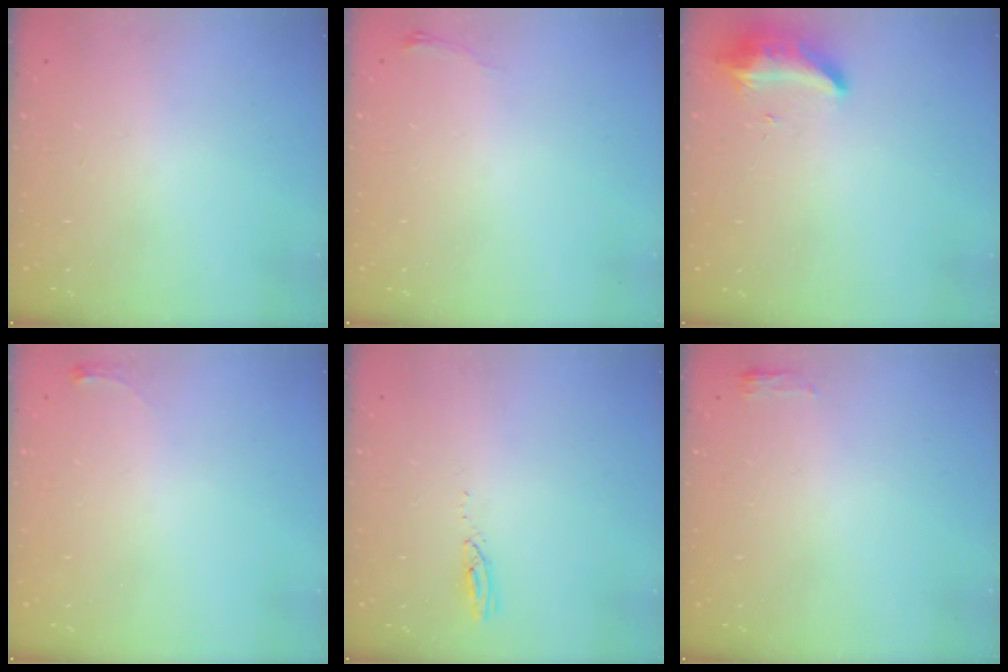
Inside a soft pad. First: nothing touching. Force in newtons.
{"total": 3.6, "press": 3.6, "slide": 0.5}
{"total": 9.2, "press": 9.2, "slide": 0.6}
{"total": 3.3, "press": 3.3, "slide": 0.5}
{"total": 2.9, "press": 2.8, "slide": 0.4}
{"total": 2.8, "press": 2.6, "slide": 1.1}